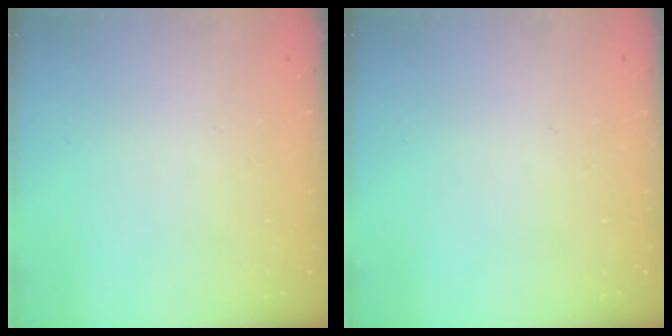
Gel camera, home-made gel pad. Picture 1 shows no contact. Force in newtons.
{"total": 0.0}